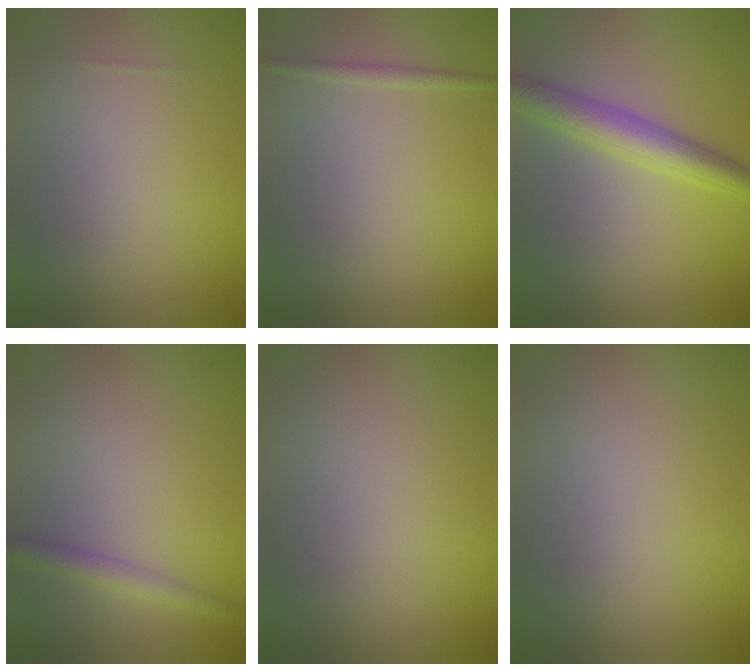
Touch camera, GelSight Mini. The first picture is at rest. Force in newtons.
{"total": 0.8, "press": 0.8, "slide": 0.0}
{"total": 4.3, "press": 4.3, "slide": 0.2}
{"total": 2.1, "press": 2.1, "slide": 0.1}
{"total": 0.0}
{"total": 0.0}